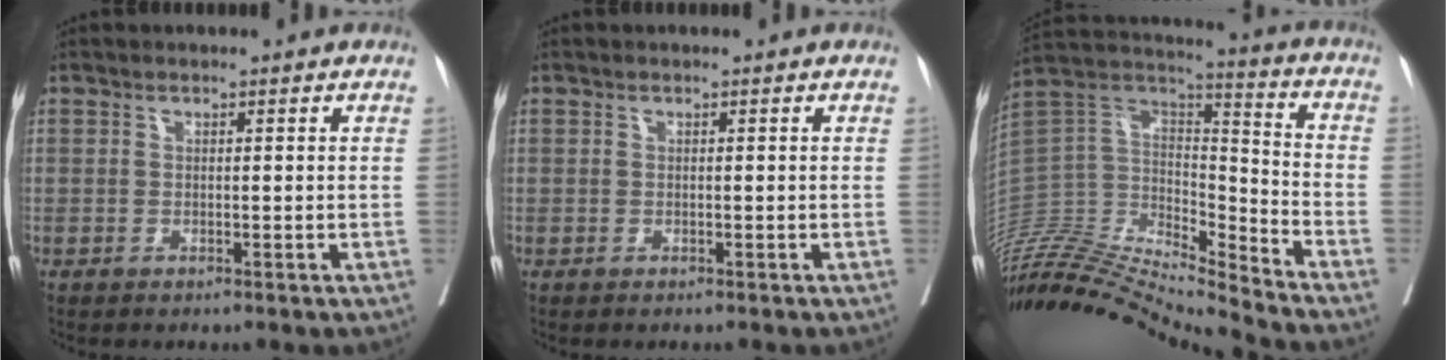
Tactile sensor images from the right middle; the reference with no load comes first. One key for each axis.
{"total": 0.0}
{"total": 27.2, "fx": -25.2, "fy": 2.0, "fz": 10.0, "tx": -0.229, "ty": -0.002, "tz": -0.438}